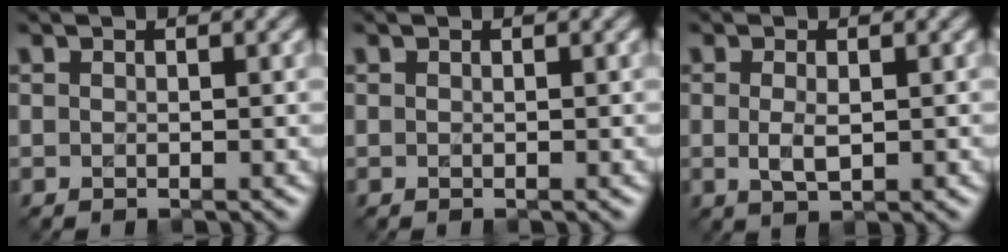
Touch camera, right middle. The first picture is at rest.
{"total": 0.0}
{"total": 1.6, "force": [-0.3, 0.5, 1.5], "torque": [-0.033, -0.006, -0.004]}